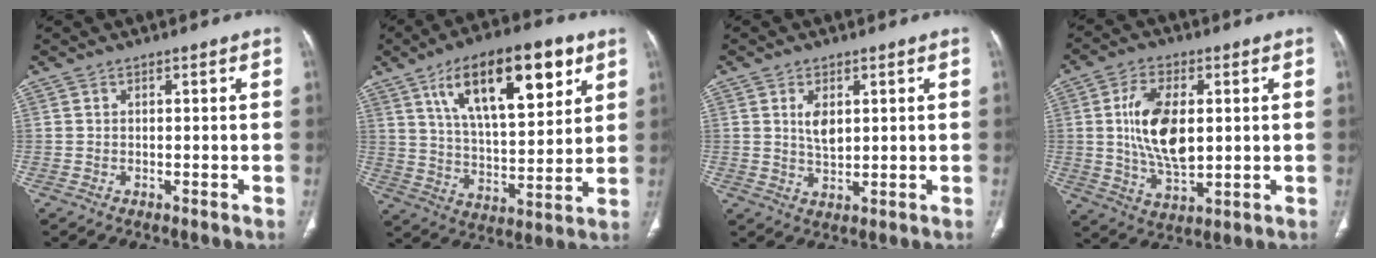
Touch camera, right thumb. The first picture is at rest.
{"total": 21.0, "force": [10.0, 8.5, 16.4], "torque": [-0.230, -0.029, 0.170]}
{"total": 4.4, "force": [1.3, 2.4, 3.4], "torque": [-0.055, -0.011, 0.029]}
{"total": 13.3, "force": [1.5, 7.0, 11.2], "torque": [-0.202, -0.009, 0.032]}